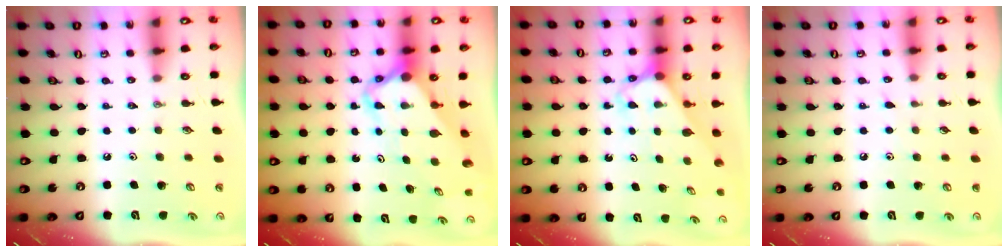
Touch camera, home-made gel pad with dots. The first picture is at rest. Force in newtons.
{"total": 5.7, "press": 5.7, "slide": 0.5}
{"total": 2.8, "press": 2.8, "slide": 0.2}
{"total": 2.7, "press": 2.7, "slide": 0.3}